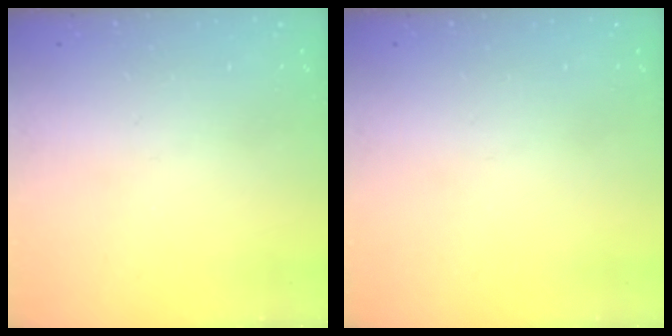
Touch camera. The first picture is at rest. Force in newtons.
{"total": 0.0}